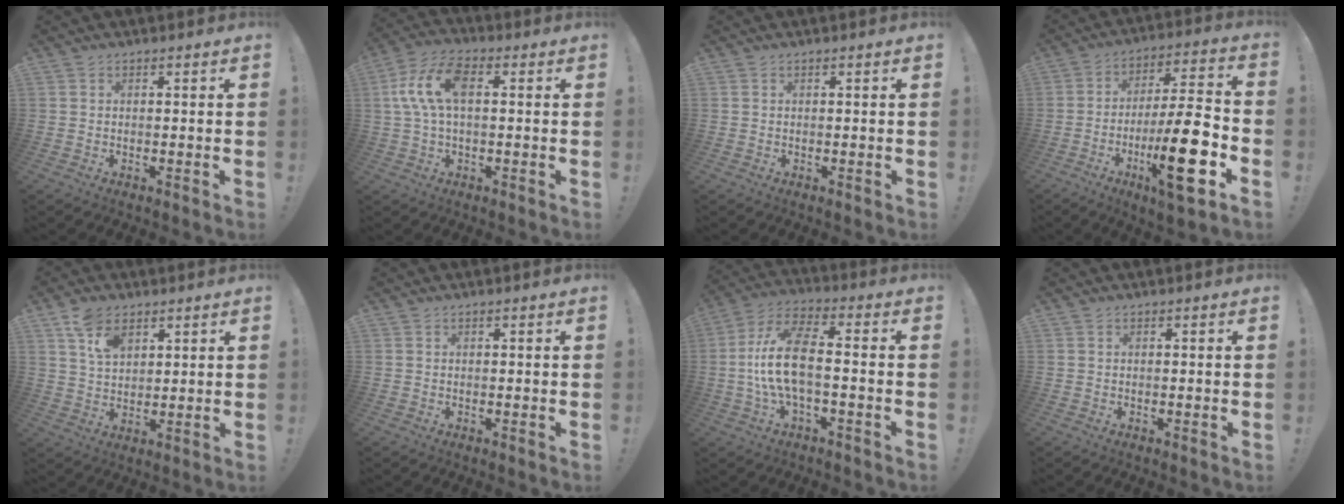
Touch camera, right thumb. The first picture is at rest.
{"total": 13.6, "force": [2.2, 6.9, 11.4], "torque": [-0.241, 0.011, 0.043]}
{"total": 0.0}
{"total": 20.9, "force": [-7.7, 4.7, 18.8], "torque": [-0.303, 0.030, -0.119]}
{"total": 8.4, "force": [5.1, 4.9, 4.5], "torque": [-0.077, -0.016, 0.097]}
{"total": 0.0}
{"total": 13.8, "force": [-1.6, 5.5, 12.5], "torque": [-0.252, 0.008, -0.028]}
{"total": 0.0}